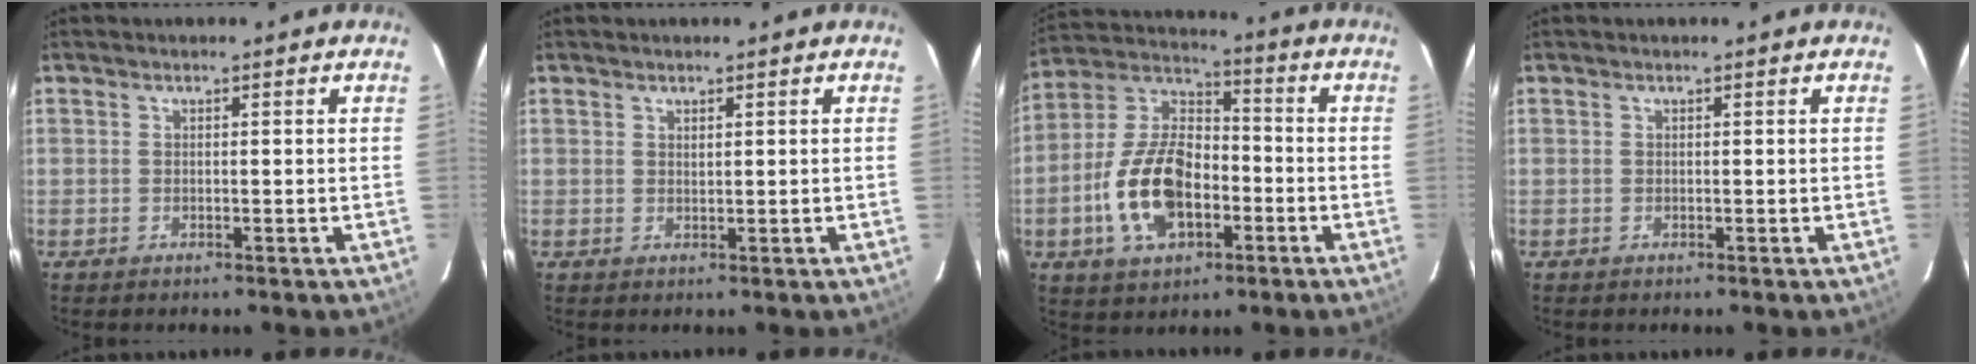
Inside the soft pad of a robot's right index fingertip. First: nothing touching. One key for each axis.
{"total": 0.7, "fx": 0.6, "fy": 0.2, "fz": 0.4, "tx": -0.006, "ty": 0.001, "tz": 0.011}
{"total": 16.0, "fx": -5.1, "fy": 9.4, "fz": 12.0, "tx": -0.248, "ty": 0.016, "tz": -0.086}
{"total": 0.0}